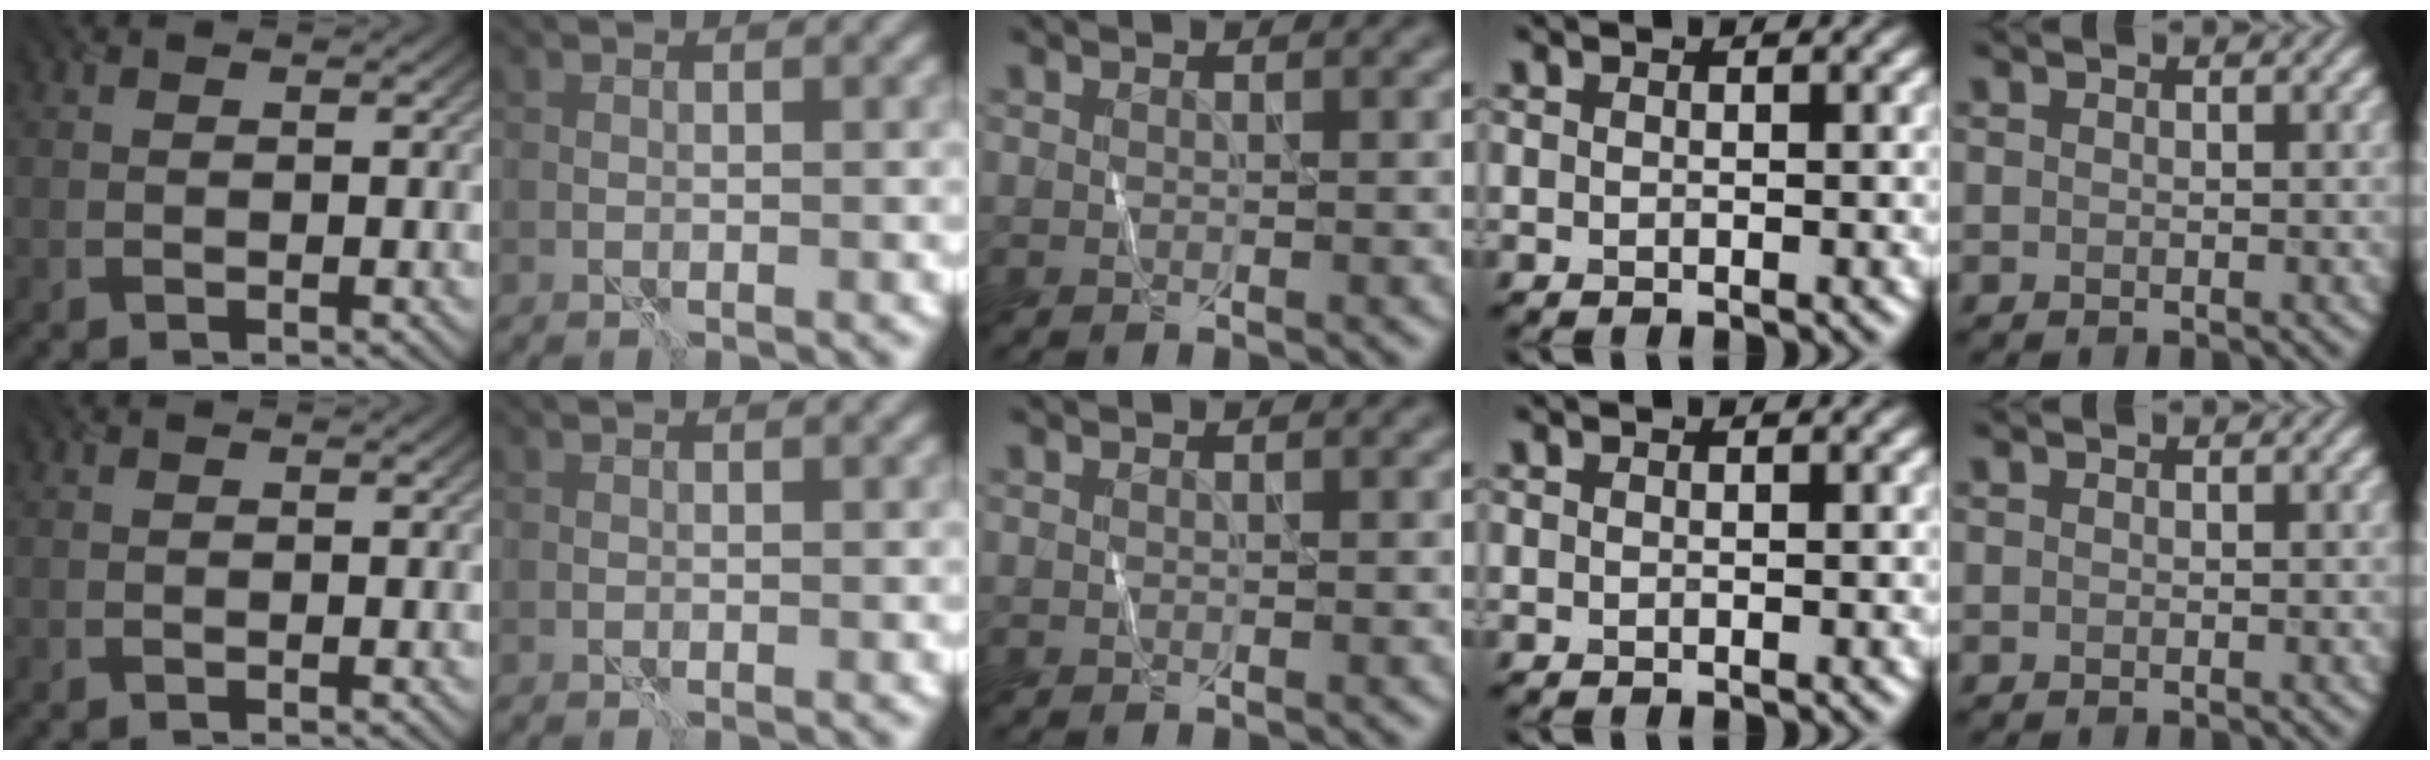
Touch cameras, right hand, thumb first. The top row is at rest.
{}